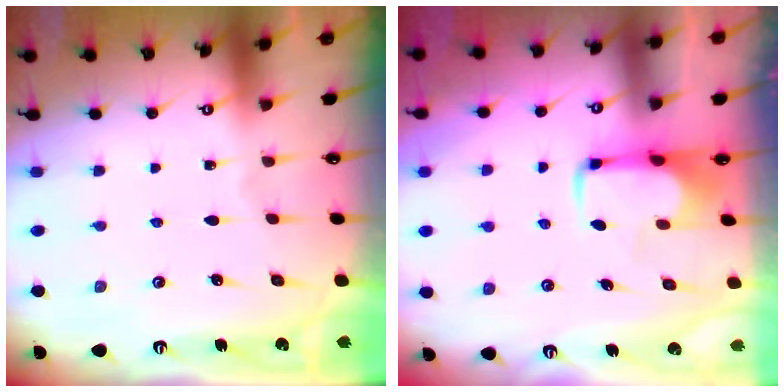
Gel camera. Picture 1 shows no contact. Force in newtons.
{"total": 1.6, "press": 1.5, "slide": 0.5}